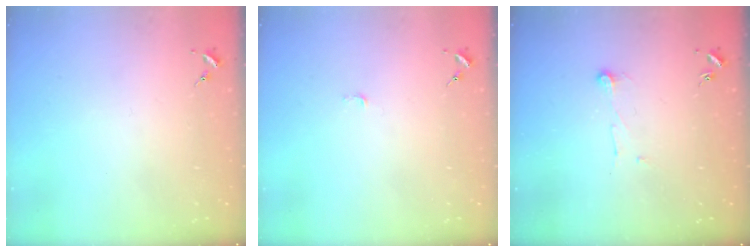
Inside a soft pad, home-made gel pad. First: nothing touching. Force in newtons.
{"total": 2.7, "press": 2.7, "slide": 0.3}
{"total": 6.0, "press": 5.9, "slide": 0.7}